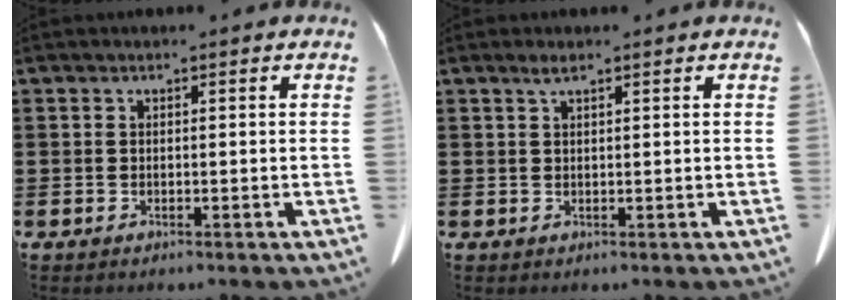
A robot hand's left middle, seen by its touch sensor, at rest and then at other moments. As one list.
[{"total": 1.4, "force": [0.8, 0.1, 1.1], "torque": [-0.023, -0.001, 0.016]}]